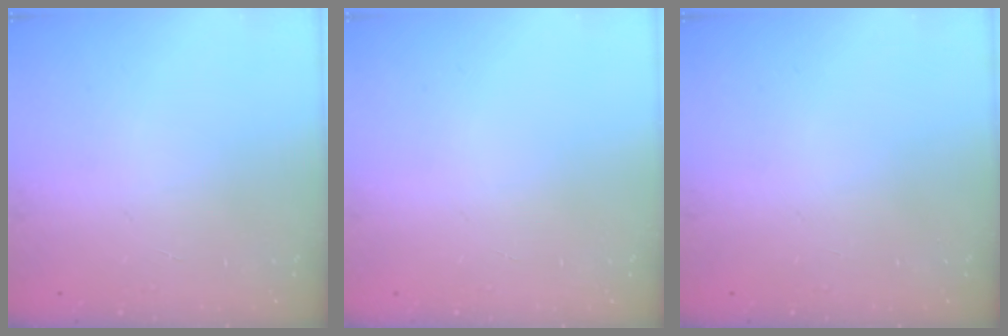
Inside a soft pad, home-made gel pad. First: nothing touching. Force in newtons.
{"total": 0.0}
{"total": 0.0}